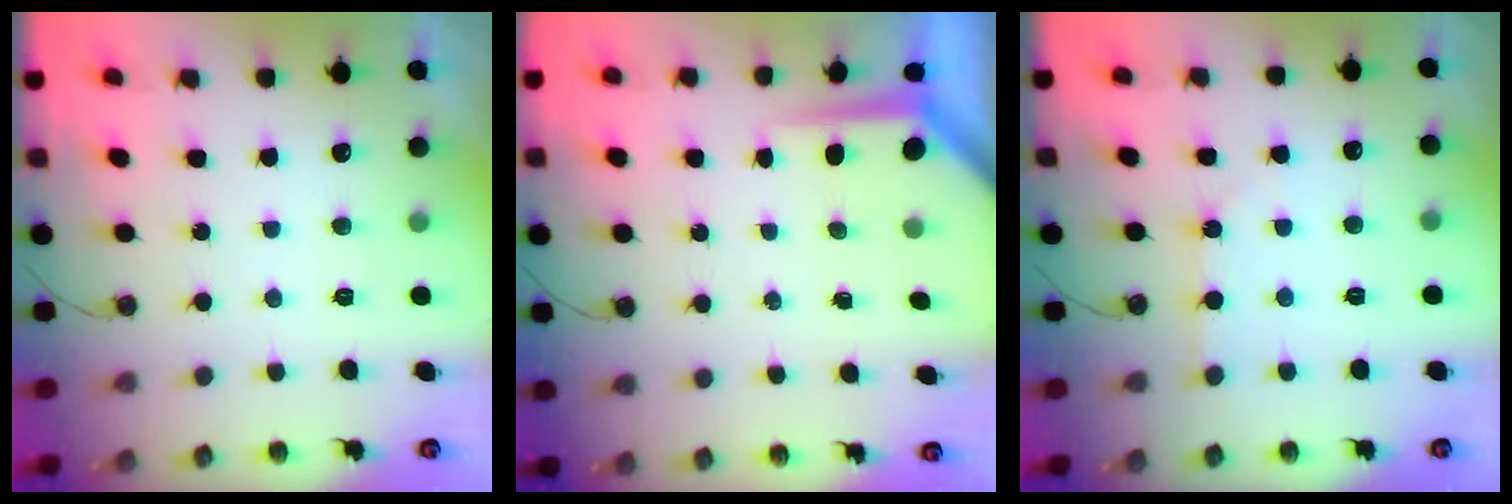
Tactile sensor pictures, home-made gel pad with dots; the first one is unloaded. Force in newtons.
{"total": 3.9, "press": 3.9, "slide": 0.3}
{"total": 1.7, "press": 1.6, "slide": 0.3}